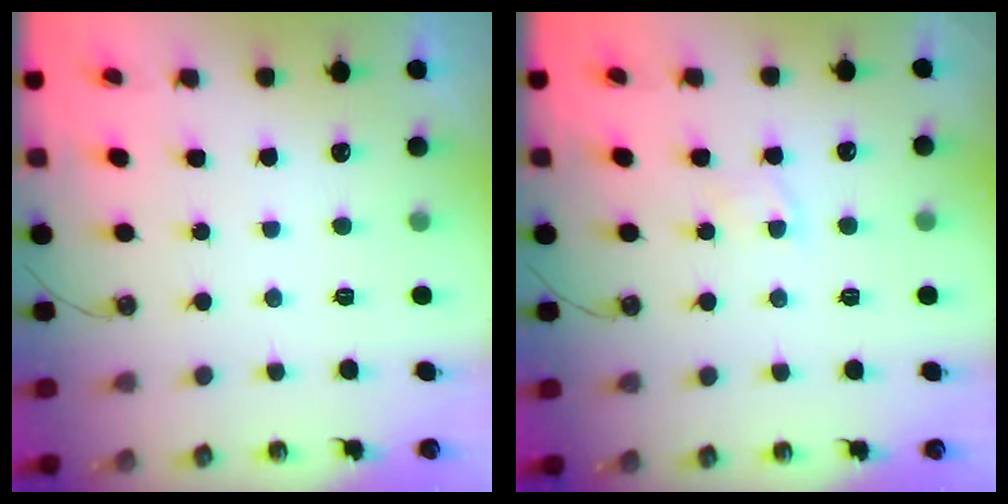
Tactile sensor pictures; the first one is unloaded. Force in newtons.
{"total": 2.8, "press": 2.8, "slide": 0.4}